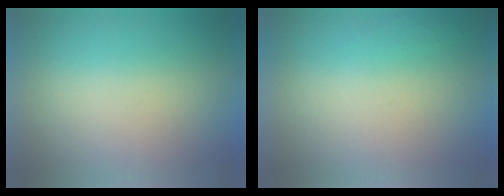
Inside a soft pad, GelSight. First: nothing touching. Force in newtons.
{"total": 1.0}